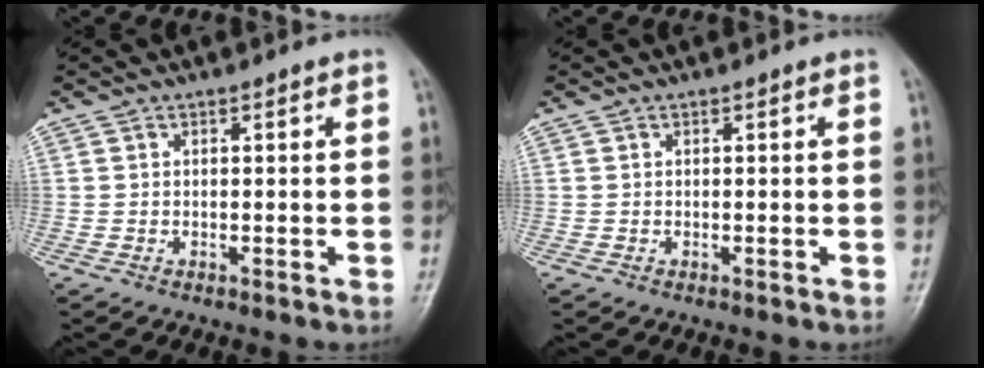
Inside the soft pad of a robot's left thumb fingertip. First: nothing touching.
{"total": 0.0}